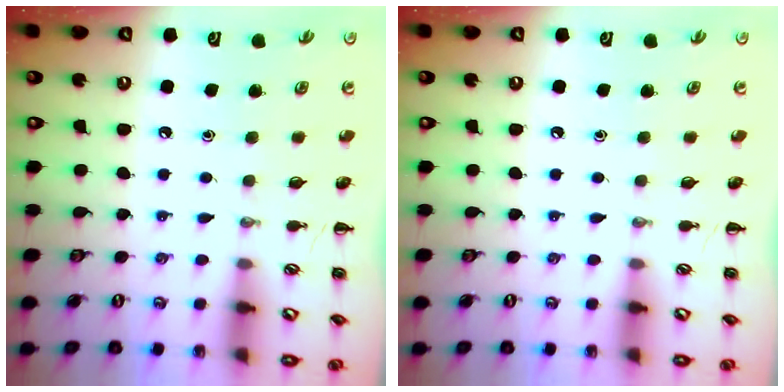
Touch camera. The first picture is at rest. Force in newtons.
{"total": 0.0}